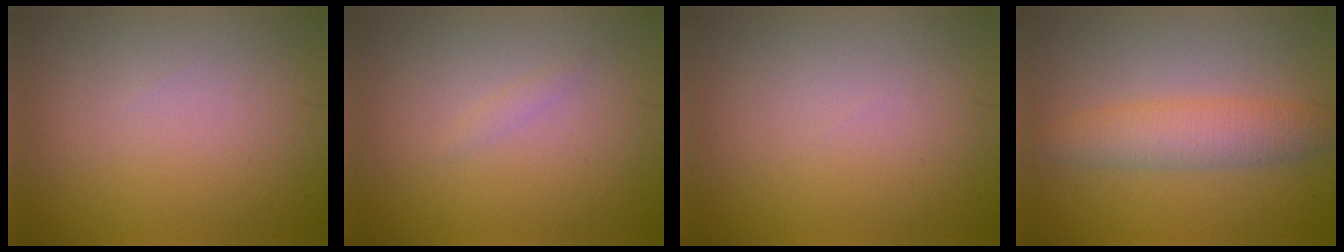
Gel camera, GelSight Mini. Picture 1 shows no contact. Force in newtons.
{"total": 0.5, "press": 0.5, "slide": 0.0}
{"total": 0.0}
{"total": 3.4, "press": 3.4, "slide": 0.1}